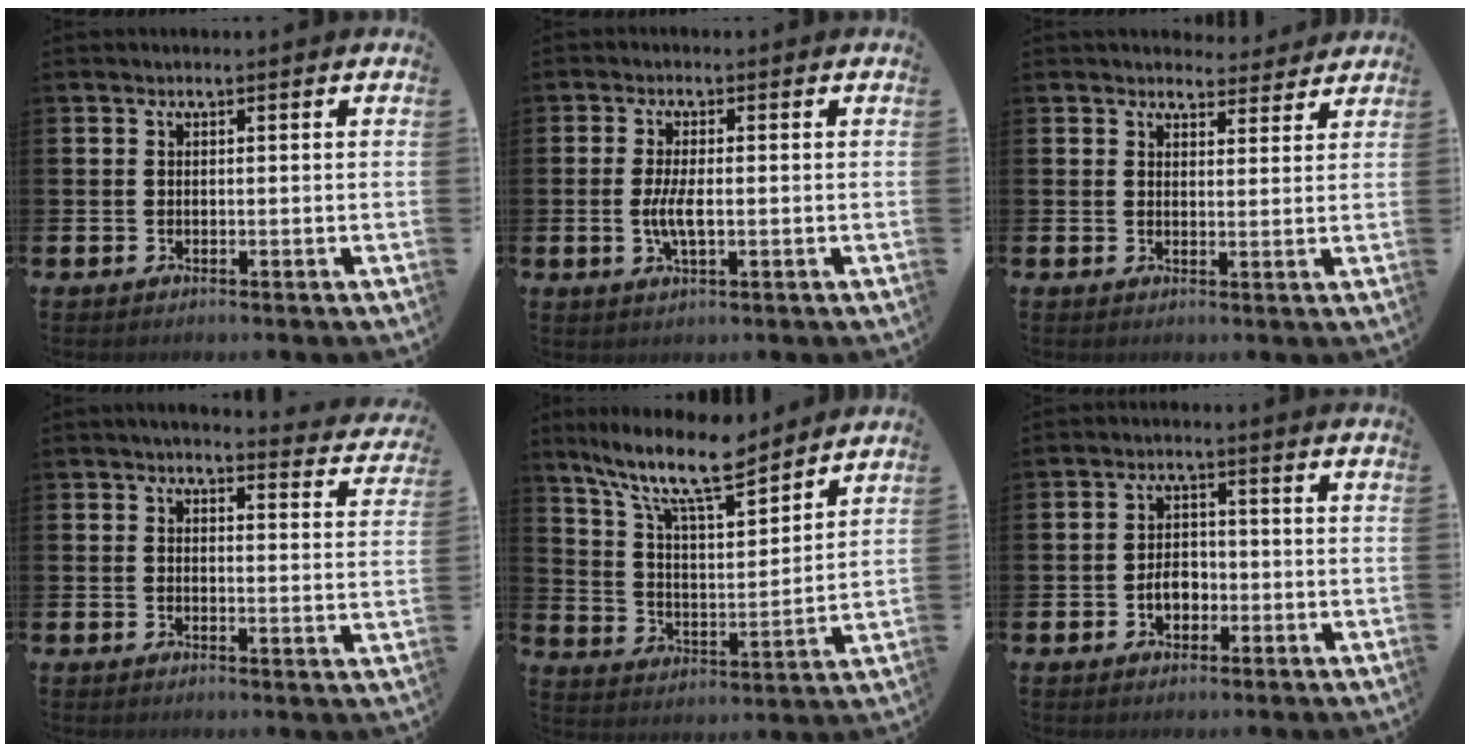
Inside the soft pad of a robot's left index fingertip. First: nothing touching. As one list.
[{"total": 3.7, "force": [-0.4, 1.3, 3.5], "torque": [-0.061, -0.004, -0.012]}, {"total": 3.6, "force": [3.4, 1.0, -0.1], "torque": [0.018, -0.022, 0.058]}, {"total": 3.2, "force": [3.2, 0.2, 0.4], "torque": [-0.007, -0.025, 0.053]}, {"total": 12.2, "force": [10.3, 2.5, 6.1], "torque": [-0.134, -0.053, 0.178]}, {"total": 3.3, "force": [-1.1, 2.4, 2.1], "torque": [-0.018, -0.005, -0.029]}]